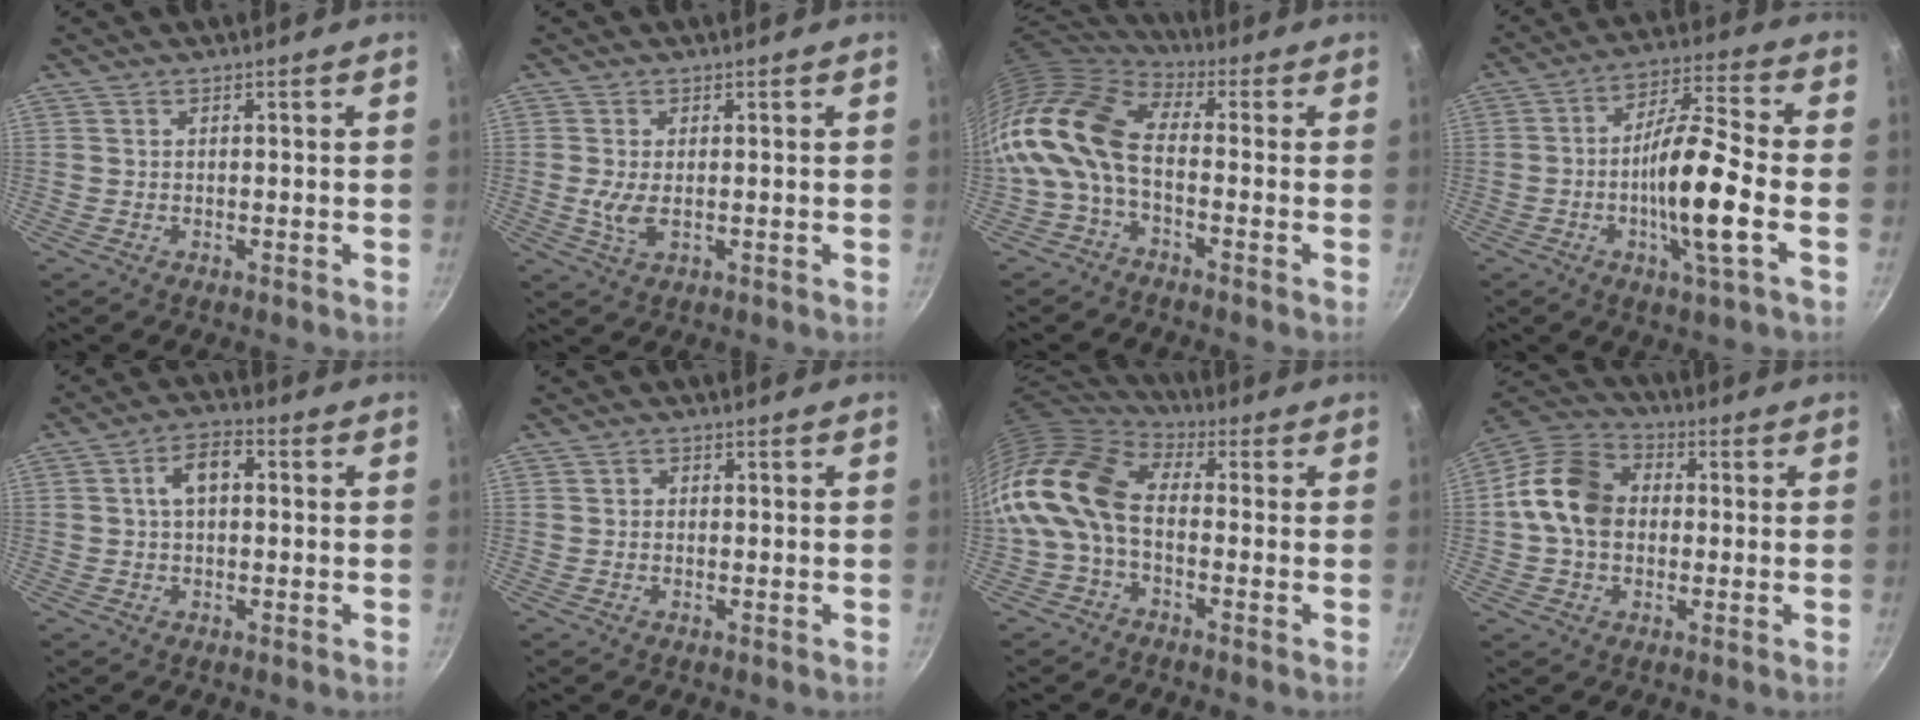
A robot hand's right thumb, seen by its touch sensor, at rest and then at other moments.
{"total": 3.6, "force": [-0.1, 1.5, 3.2], "torque": [-0.071, -0.005, 0.002]}
{"total": 11.4, "force": [-1.9, 6.5, 9.2], "torque": [-0.170, 0.028, -0.056]}
{"total": 14.2, "force": [-3.3, 2.0, 13.7], "torque": [-0.242, 0.024, -0.067]}
{"total": 6.1, "force": [0.8, 3.7, 4.8], "torque": [-0.070, 0.020, 0.005]}
{"total": 1.0, "force": [0.0, 1.0, 0.3], "torque": [-0.003, 0.006, -0.001]}
{"total": 12.6, "force": [-1.6, 7.9, 9.7], "torque": [-0.176, 0.029, -0.049]}
{"total": 13.0, "force": [0.3, 9.9, 8.4], "torque": [-0.123, 0.025, -0.015]}